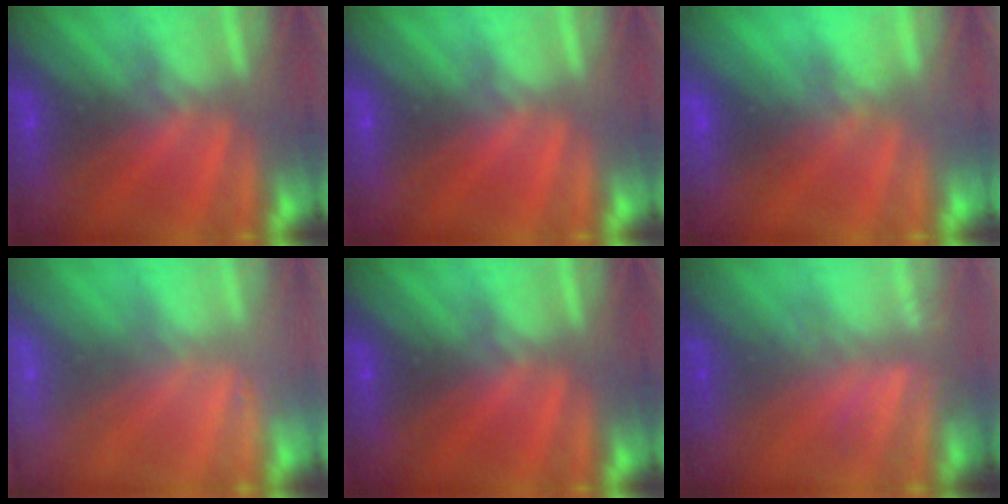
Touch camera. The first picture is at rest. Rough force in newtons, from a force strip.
{"total": 0.0}
{"total": 2.7}
{"total": 2.2}
{"total": 0.0}
{"total": 3.2}